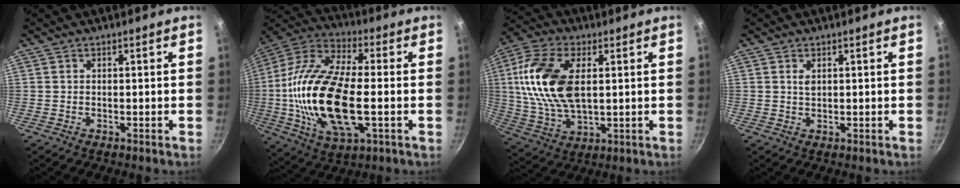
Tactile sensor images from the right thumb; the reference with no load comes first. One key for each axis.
{"total": 23.4, "fx": -2.2, "fy": 10.0, "fz": 21.0, "tx": -0.417, "ty": 0.015, "tz": -0.053}
{"total": 17.5, "fx": 3.2, "fy": 9.6, "fz": 14.2, "tx": -0.274, "ty": 0.000, "tz": 0.058}
{"total": 1.4, "fx": 0.5, "fy": 0.8, "fz": 1.0, "tx": -0.017, "ty": -0.002, "tz": 0.009}